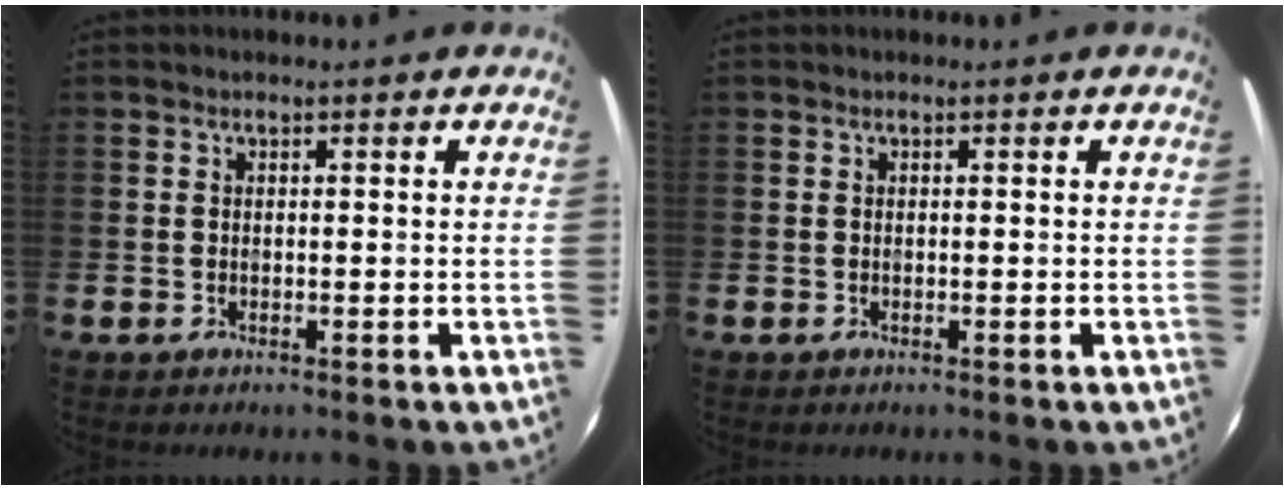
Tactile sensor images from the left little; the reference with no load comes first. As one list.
[{"total": 0.0}]